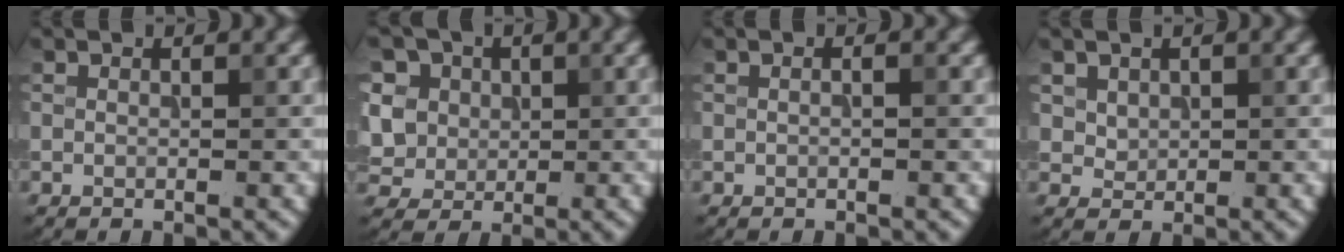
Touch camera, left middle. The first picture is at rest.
{"total": 8.1, "force": [2.8, 6.6, 3.8], "torque": [-0.076, 0.021, 0.035]}
{"total": 0.5, "force": [0.0, 0.1, 0.5], "torque": [-0.011, -0.004, -0.003]}
{"total": 1.4, "force": [0.7, 1.1, 0.4], "torque": [-0.012, -0.010, 0.026]}